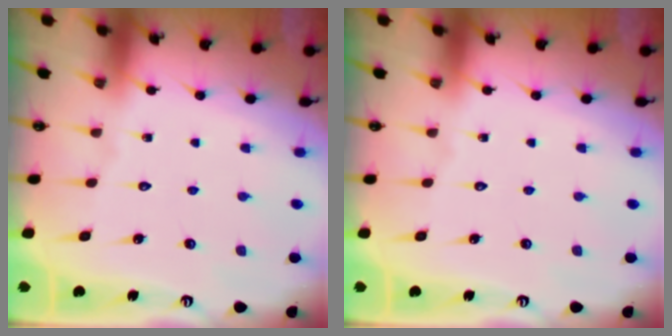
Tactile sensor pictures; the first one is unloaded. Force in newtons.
{"total": 0.0}